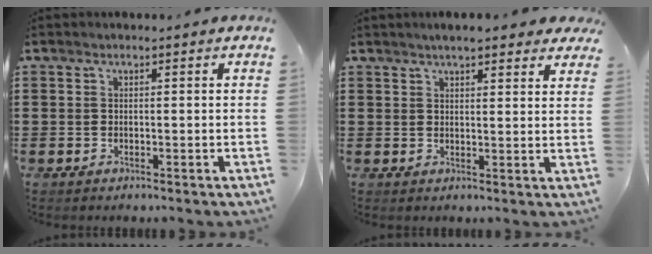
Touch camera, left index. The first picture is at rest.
{"total": 3.8, "force": [3.2, 0.5, 1.8], "torque": [-0.045, 0.003, 0.058]}